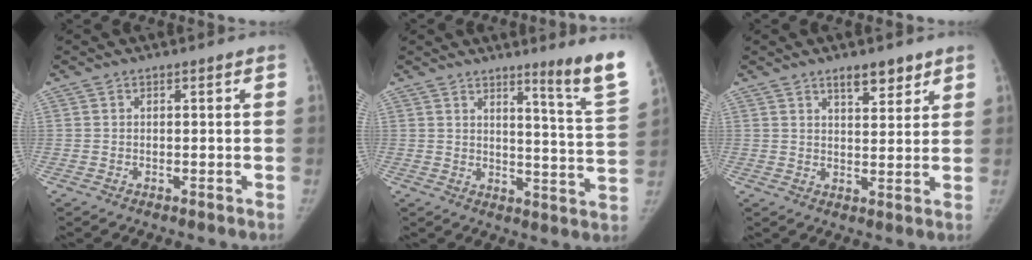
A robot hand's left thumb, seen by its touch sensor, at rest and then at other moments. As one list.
[{"total": 11.7, "force": [8.2, -0.8, 8.3], "torque": [-0.102, -0.083, 0.104]}, {"total": 5.3, "force": [3.8, 2.1, 3.1], "torque": [-0.022, -0.025, 0.058]}]